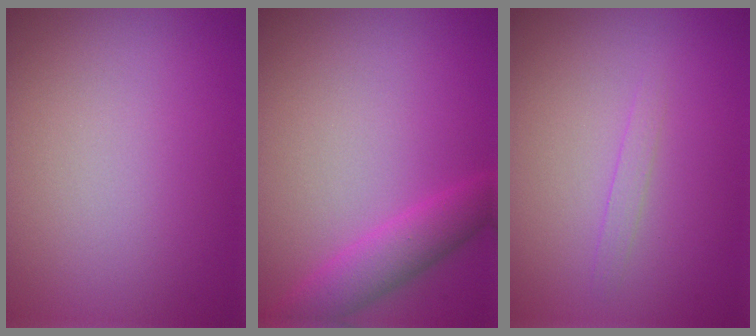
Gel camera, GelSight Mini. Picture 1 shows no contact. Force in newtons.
{"total": 3.2, "press": 3.2, "slide": 0.1}
{"total": 0.8, "press": 0.8, "slide": 0.1}